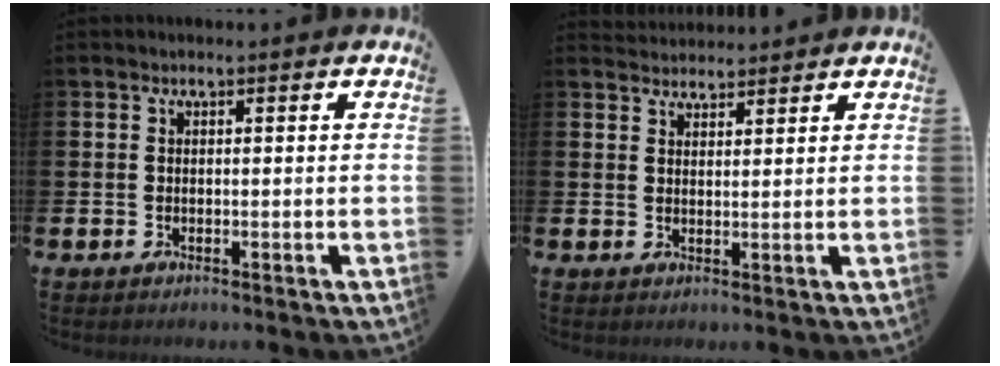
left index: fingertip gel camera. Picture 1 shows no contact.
{"total": 2.7, "force": [2.6, 0.6, -0.2], "torque": [0.002, -0.011, 0.048]}